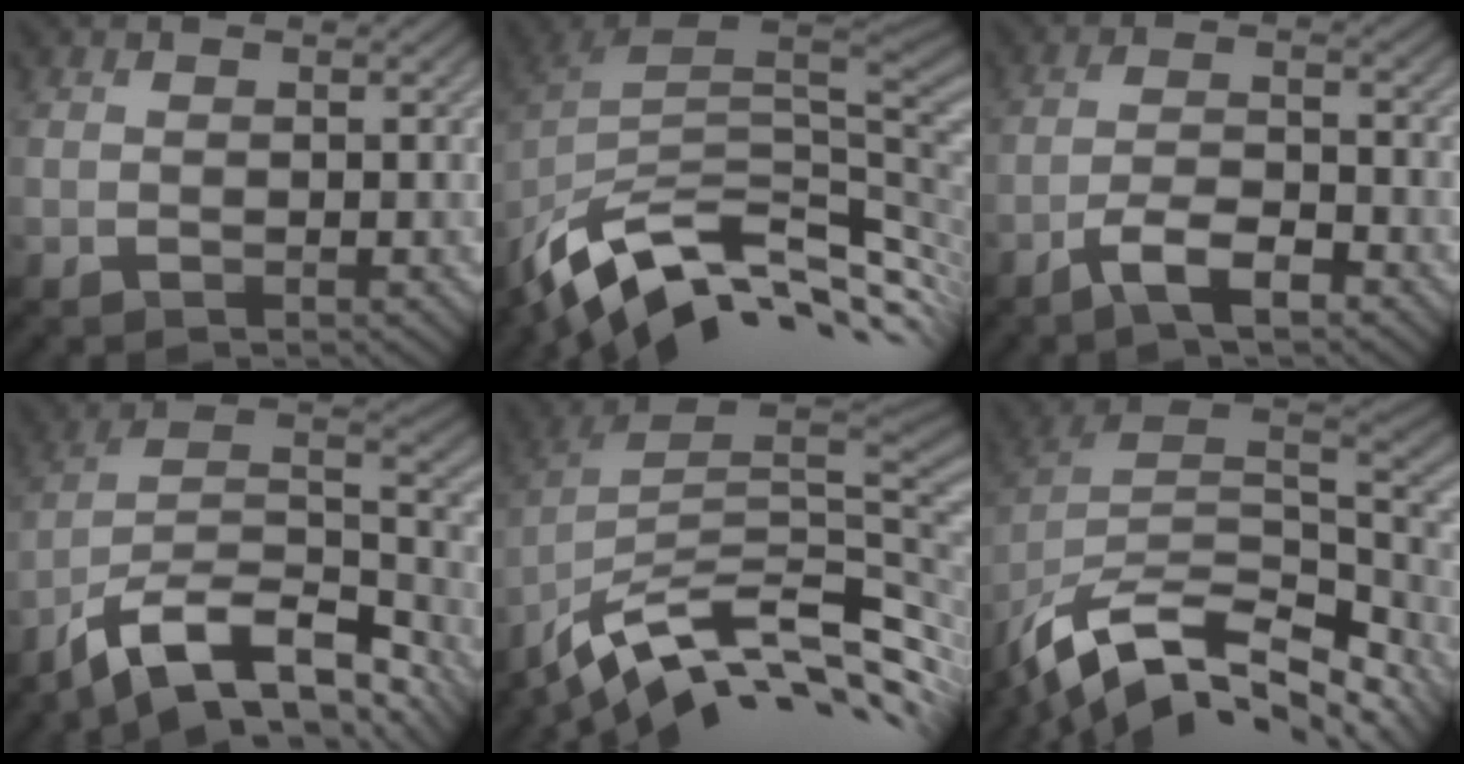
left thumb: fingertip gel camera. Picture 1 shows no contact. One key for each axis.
{"total": 12.7, "fx": -5.4, "fy": 6.0, "fz": 9.8, "tx": -0.219, "ty": -0.016, "tz": -0.083}
{"total": 5.9, "fx": -4.1, "fy": 1.5, "fz": 4.0, "tx": -0.076, "ty": 0.005, "tz": -0.078}
{"total": 15.3, "fx": -10.3, "fy": 6.0, "fz": 9.7, "tx": -0.210, "ty": -0.006, "tz": -0.168}
{"total": 12.4, "fx": -6.4, "fy": 4.5, "fz": 9.5, "tx": -0.206, "ty": 0.003, "tz": -0.107}
{"total": 15.0, "fx": -8.7, "fy": 7.7, "fz": 9.6, "tx": -0.229, "ty": -0.020, "tz": -0.140}